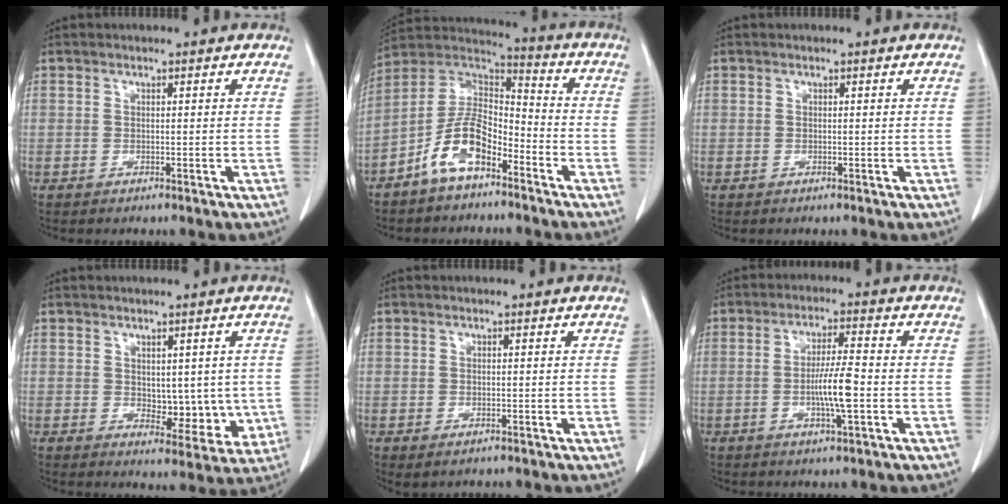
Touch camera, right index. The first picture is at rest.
{"total": 10.6, "force": [-5.9, 4.9, 7.3], "torque": [-0.147, 0.025, -0.116]}
{"total": 0.0}
{"total": 6.8, "force": [0.1, 4.0, 5.6], "torque": [-0.054, -0.007, 0.015]}
{"total": 1.5, "force": [-0.6, 0.7, 1.1], "torque": [-0.018, -0.003, -0.002]}
{"total": 6.4, "force": [-1.3, 0.3, 6.3], "torque": [-0.118, -0.004, -0.025]}